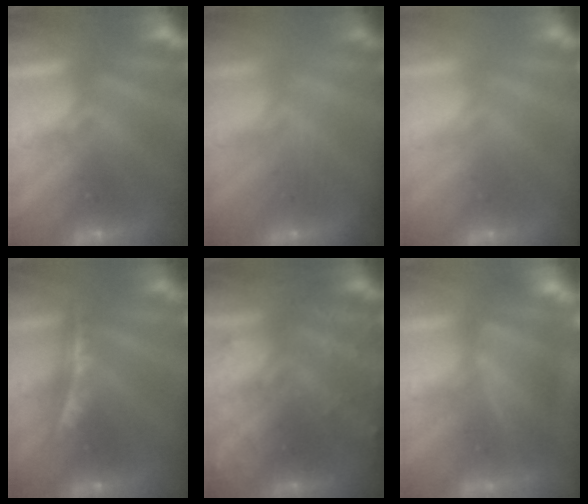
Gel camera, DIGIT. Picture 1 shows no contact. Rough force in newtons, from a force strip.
{"total": 2.7}
{"total": 2.8}
{"total": 7.9}
{"total": 8.5}
{"total": 4.6}